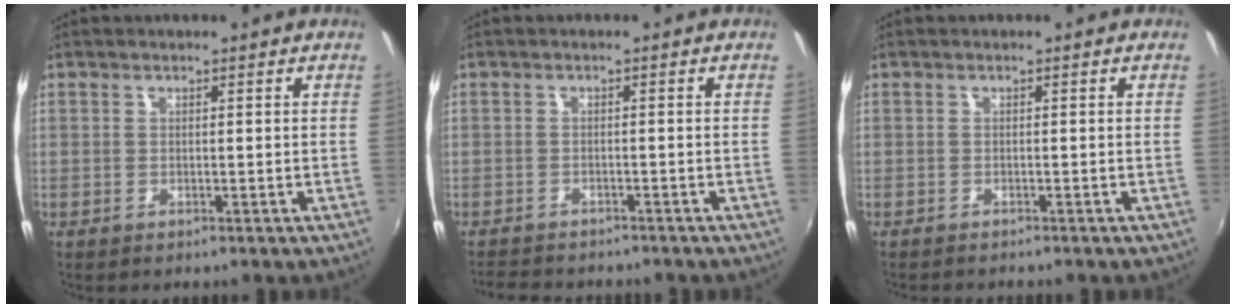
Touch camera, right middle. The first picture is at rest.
{"total": 6.0, "force": [-5.6, 1.6, 1.7], "torque": [-0.049, -0.012, -0.087]}
{"total": 1.6, "force": [-1.5, 0.2, 0.3], "torque": [-0.012, -0.008, -0.024]}